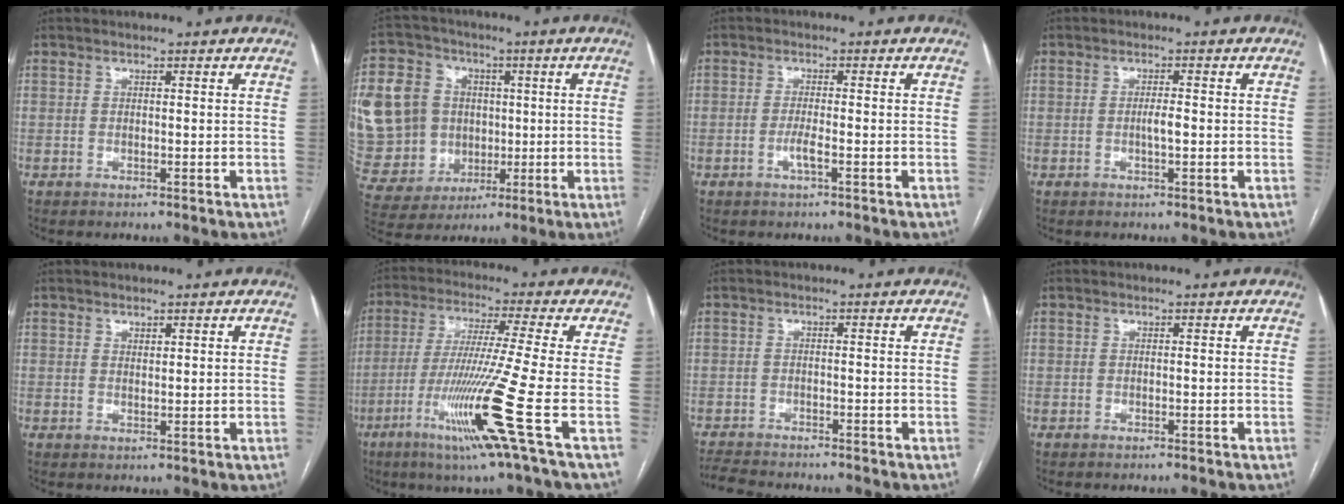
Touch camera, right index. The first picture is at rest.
{"total": 19.0, "force": [1.7, 17.1, 8.2], "torque": [-0.227, 0.055, 0.059]}
{"total": 2.3, "force": [-1.1, 0.2, 2.0], "torque": [-0.041, -0.001, -0.021]}
{"total": 1.9, "force": [-0.4, 0.3, 1.8], "torque": [-0.035, 0.002, -0.007]}
{"total": 0.8, "force": [0.6, 0.5, 0.4], "torque": [-0.003, -0.005, 0.009]}
{"total": 14.8, "force": [-5.9, -2.8, 13.3], "torque": [-0.263, -0.037, -0.114]}
{"total": 8.6, "force": [-7.9, 1.5, 2.9], "torque": [-0.046, -0.009, -0.122]}
{"total": 0.9, "force": [-0.9, -0.1, 0.2], "torque": [-0.004, -0.001, -0.012]}